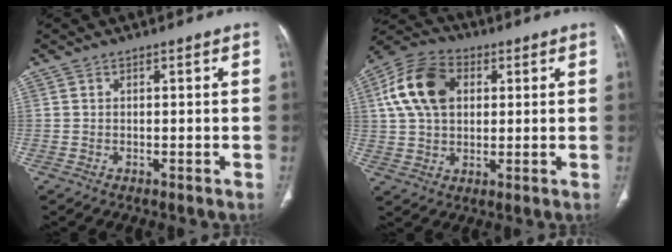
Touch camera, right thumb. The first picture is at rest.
{"total": 13.7, "force": [3.4, 9.3, 9.5], "torque": [-0.168, 0.014, 0.055]}